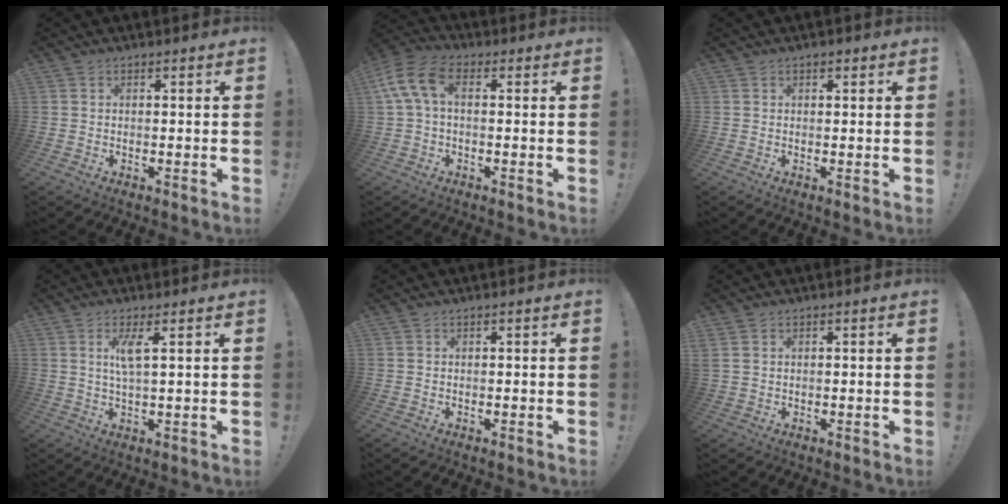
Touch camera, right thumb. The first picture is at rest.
{"total": 9.8, "force": [2.2, 5.4, 7.8], "torque": [-0.163, 0.002, 0.047]}
{"total": 0.8, "force": [0.5, 0.5, 0.4], "torque": [0.008, -0.004, 0.007]}
{"total": 5.1, "force": [2.2, 0.4, 4.6], "torque": [-0.079, -0.006, 0.032]}
{"total": 0.0}
{"total": 2.3, "force": [1.1, 1.5, 1.3], "torque": [-0.033, 0.005, 0.023]}